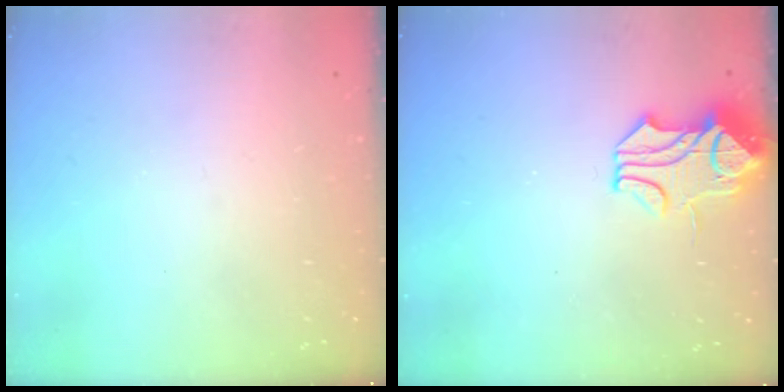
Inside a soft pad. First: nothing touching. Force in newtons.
{"total": 1.5, "press": 0.7, "slide": 1.3}